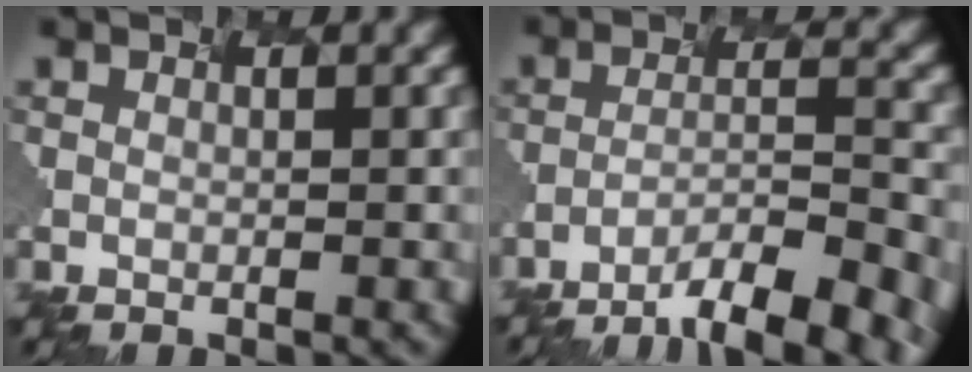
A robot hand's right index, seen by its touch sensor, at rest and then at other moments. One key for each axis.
{"total": 9.6, "fx": -8.2, "fy": 1.0, "fz": 4.9, "tx": -0.096, "ty": -0.010, "tz": -0.089}